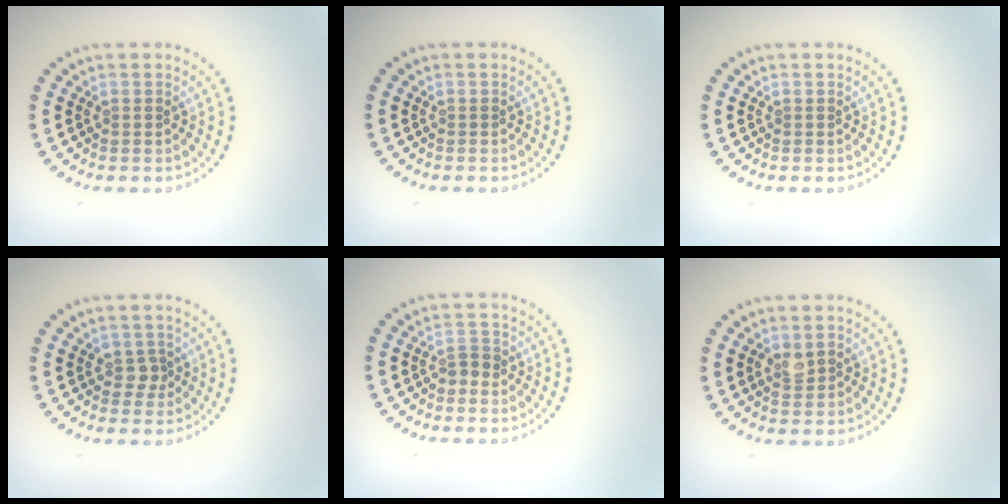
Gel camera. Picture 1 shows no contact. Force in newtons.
{"total": 0.0}
{"total": 0.0}
{"total": 1.3, "press": 1.0, "slide": 0.7}
{"total": 1.1, "press": 1.0, "slide": 0.5}
{"total": 1.4, "press": 1.4, "slide": 0.2}